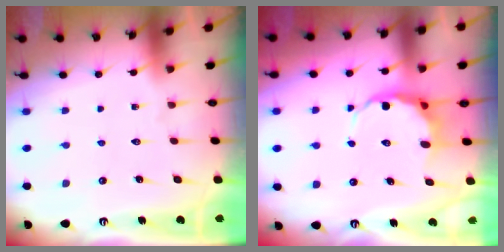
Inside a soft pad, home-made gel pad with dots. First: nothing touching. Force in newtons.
{"total": 6.8, "press": 6.6, "slide": 1.6}